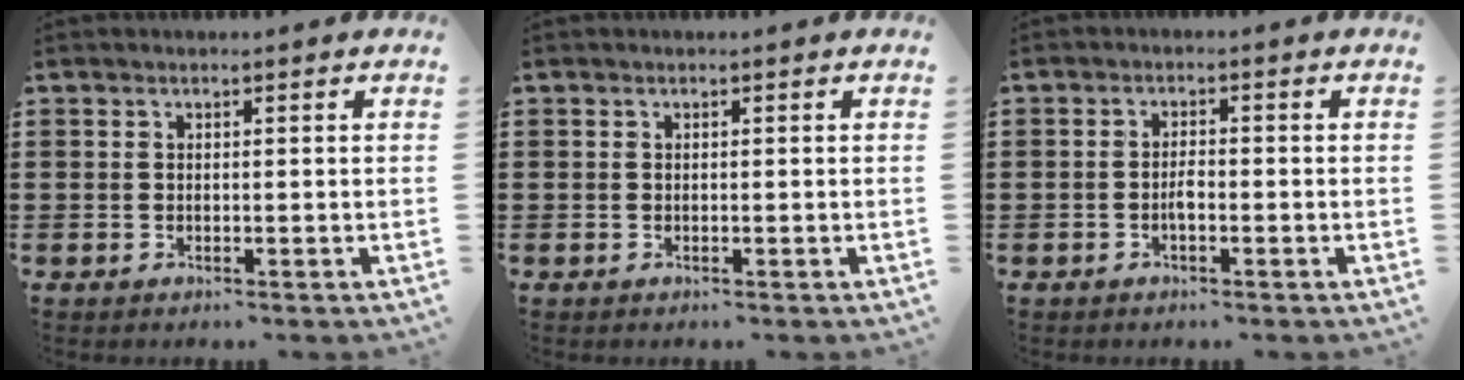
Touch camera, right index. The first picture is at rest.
{"total": 0.0}
{"total": 2.2, "force": [-0.8, 0.7, 1.9], "torque": [-0.044, 0.001, -0.018]}